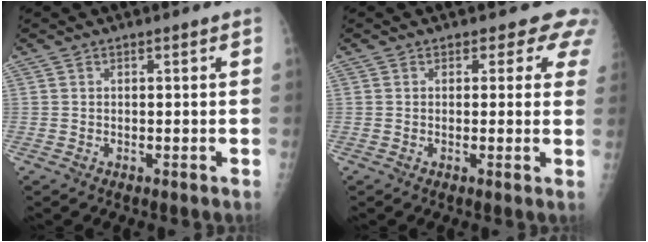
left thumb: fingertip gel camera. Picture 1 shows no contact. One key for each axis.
{"total": 4.4, "fx": 3.5, "fy": 2.6, "fz": 0.5, "tx": 0.032, "ty": -0.017, "tz": 0.017}